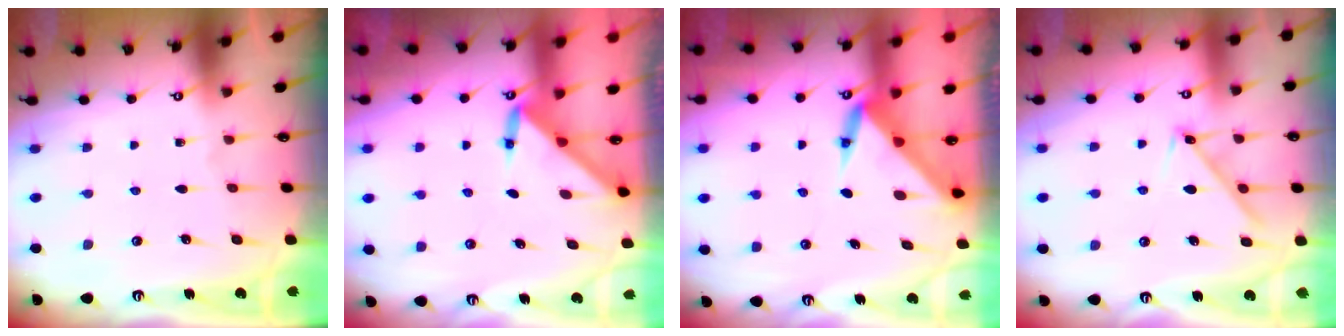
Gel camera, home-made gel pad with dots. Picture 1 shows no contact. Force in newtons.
{"total": 3.2, "press": 3.2, "slide": 0.3}
{"total": 3.8, "press": 3.8, "slide": 0.2}
{"total": 8.0, "press": 8.0, "slide": 0.5}